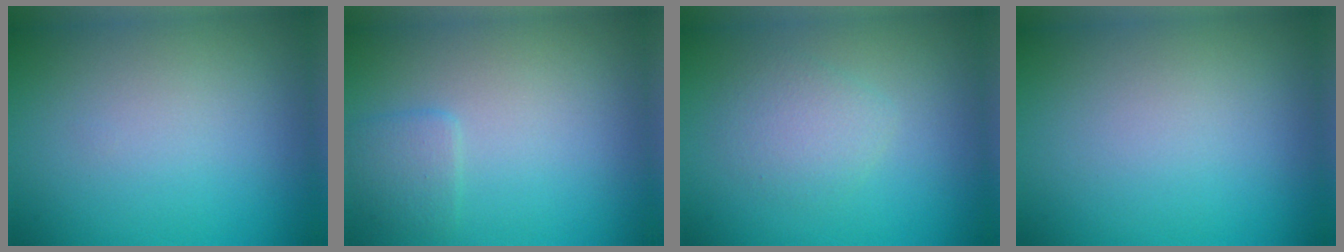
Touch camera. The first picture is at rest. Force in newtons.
{"total": 1.6, "press": 1.6, "slide": 0.1}
{"total": 2.3, "press": 2.3, "slide": 0.1}
{"total": 0.0}